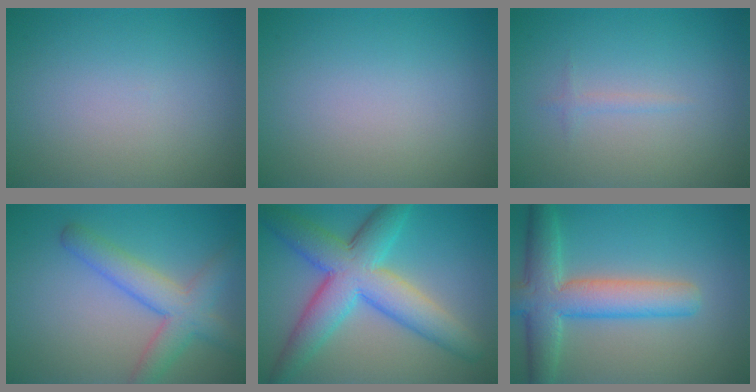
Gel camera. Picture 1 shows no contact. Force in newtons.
{"total": 0.0}
{"total": 0.7, "press": 0.7, "slide": 0.0}
{"total": 4.8, "press": 4.8, "slide": 0.3}
{"total": 8.7, "press": 8.7, "slide": 0.2}
{"total": 6.8, "press": 6.8, "slide": 0.3}